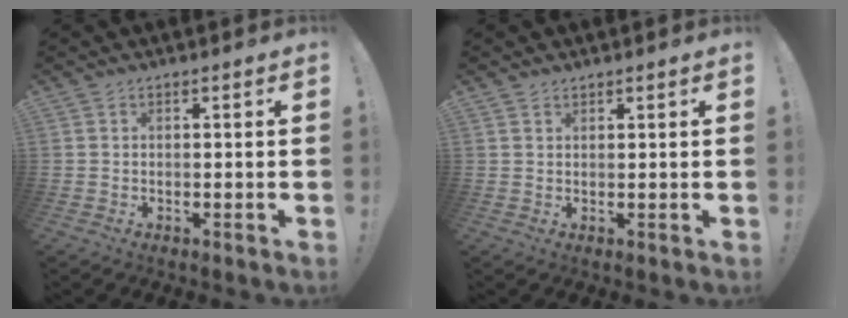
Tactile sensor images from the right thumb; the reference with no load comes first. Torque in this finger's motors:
{"motor_torque": [-0.04, -0.17, -0.17, 0.08, 0.05]}